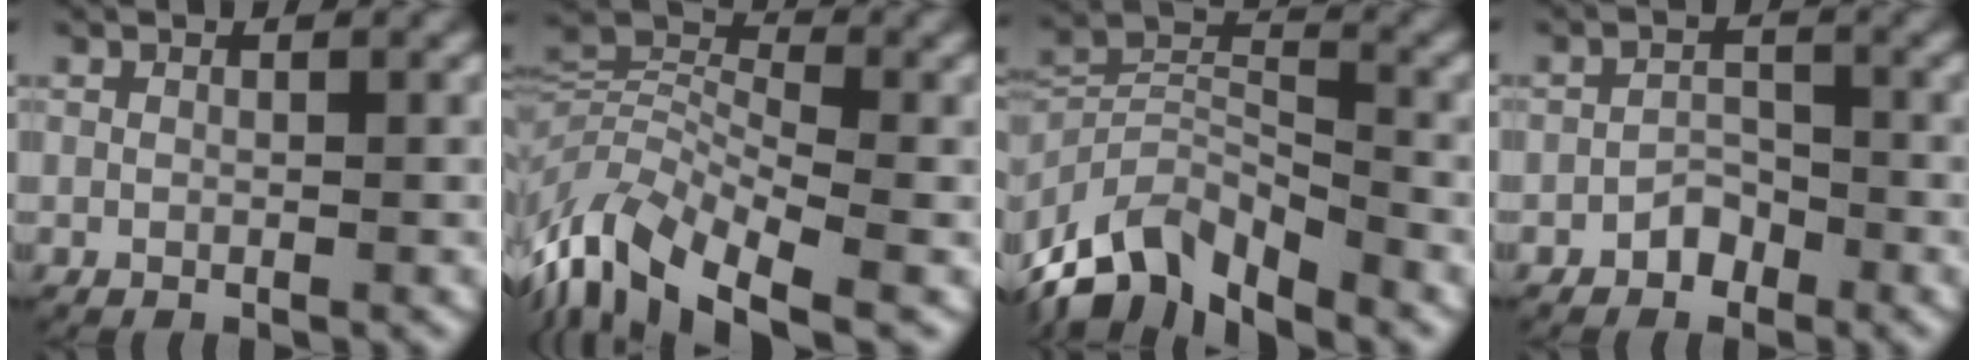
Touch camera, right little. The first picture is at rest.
{"total": 9.1, "force": [-3.7, 5.8, 6.0], "torque": [-0.144, -0.040, -0.051]}
{"total": 9.8, "force": [-5.2, 6.2, 5.6], "torque": [-0.115, -0.034, -0.079]}
{"total": 2.1, "force": [-1.5, 1.3, 0.5], "torque": [-0.009, 0.003, -0.032]}